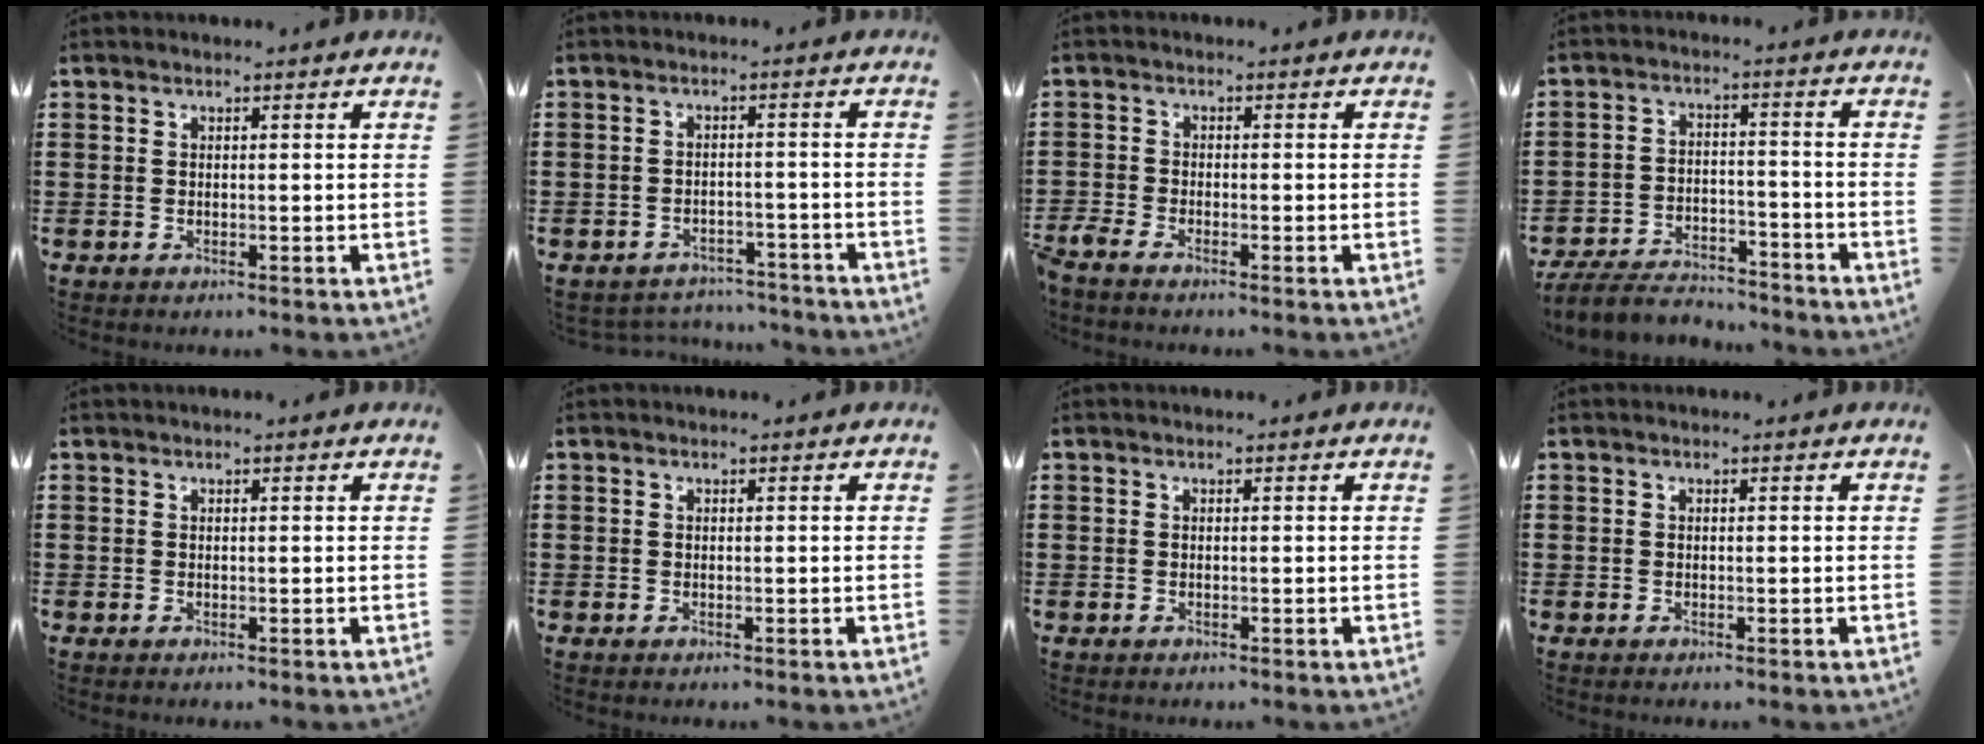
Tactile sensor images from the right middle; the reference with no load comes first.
{"total": 3.0, "force": [-3.0, 0.5, 0.0], "torque": [-0.007, 0.002, -0.064]}
{"total": 1.7, "force": [-1.5, 0.3, 0.8], "torque": [-0.037, -0.006, -0.037]}
{"total": 5.1, "force": [-4.9, 1.2, 1.1], "torque": [-0.032, 0.006, -0.101]}
{"total": 0.0}
{"total": 0.0}
{"total": 0.0}
{"total": 0.0}